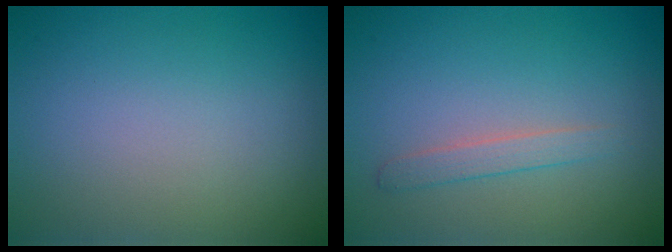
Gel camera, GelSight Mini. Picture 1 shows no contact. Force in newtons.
{"total": 1.4, "press": 1.4, "slide": 0.1}